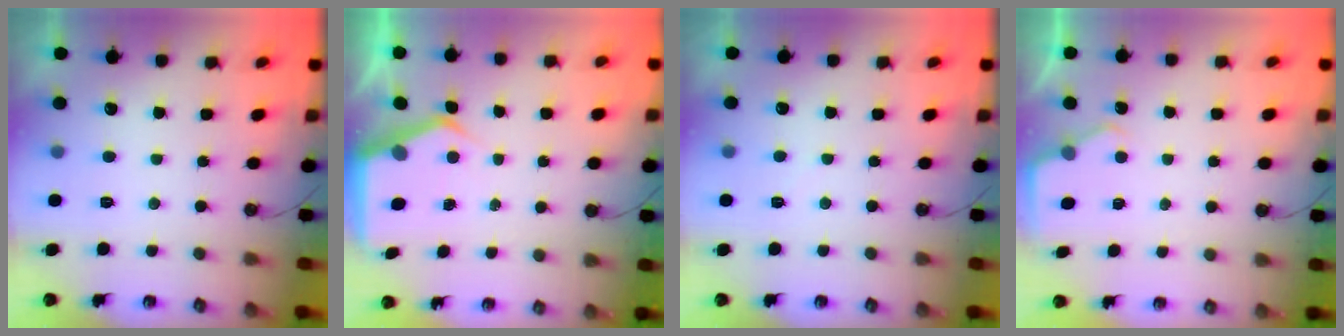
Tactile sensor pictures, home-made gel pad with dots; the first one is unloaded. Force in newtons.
{"total": 4.4, "press": 4.4, "slide": 0.4}
{"total": 3.3, "press": 3.2, "slide": 0.4}
{"total": 3.0, "press": 3.0, "slide": 0.4}